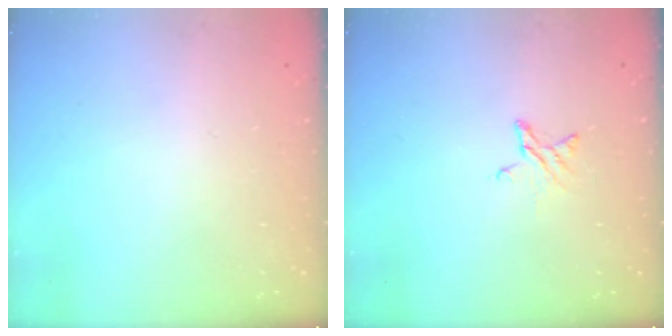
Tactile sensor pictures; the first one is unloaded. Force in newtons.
{"total": 2.9, "press": 2.9, "slide": 0.3}